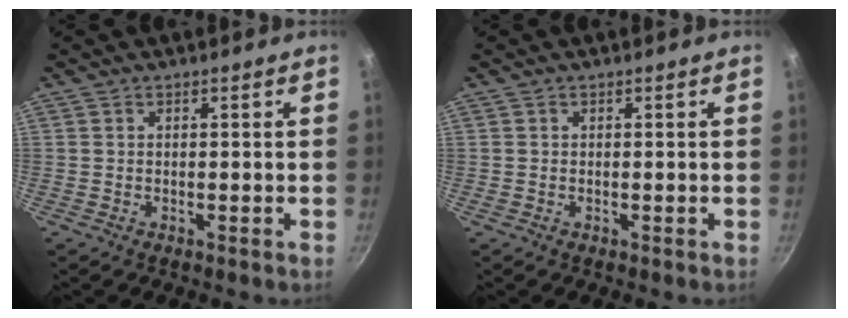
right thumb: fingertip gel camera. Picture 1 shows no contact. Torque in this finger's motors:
{"motor_torque": [0.23, -0.09, 0.26, 0.02, -0.02]}